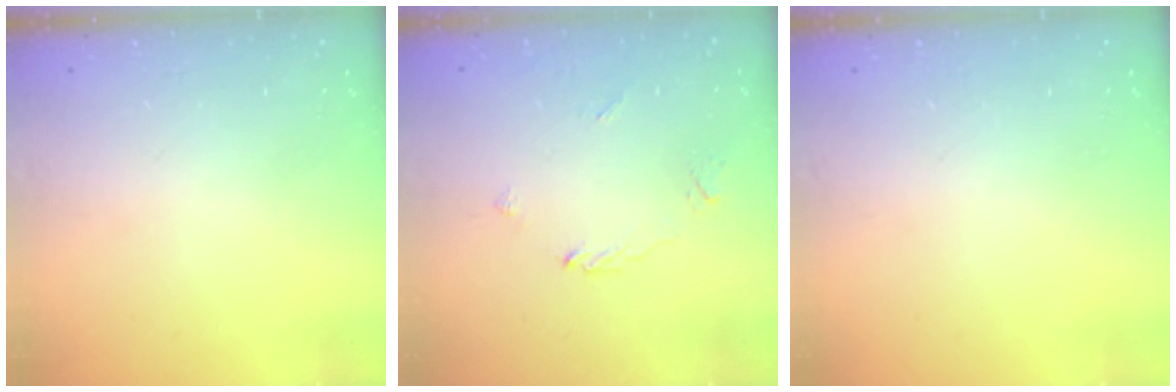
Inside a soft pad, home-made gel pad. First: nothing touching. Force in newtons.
{"total": 2.7, "press": 2.7, "slide": 0.2}
{"total": 0.0}